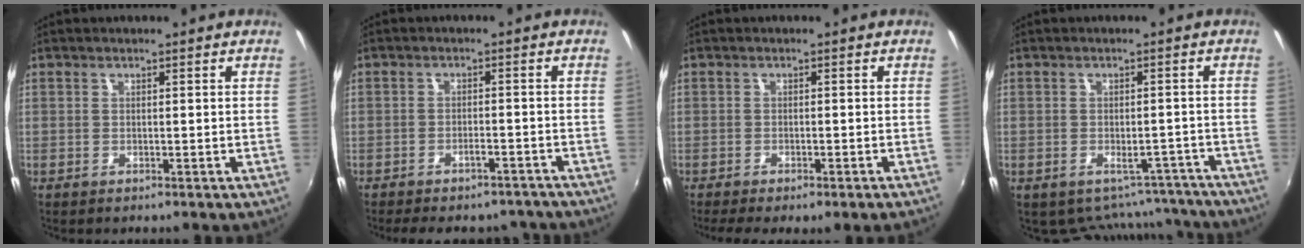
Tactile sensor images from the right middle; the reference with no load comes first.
{"total": 11.9, "force": [-10.3, 4.1, 4.3], "torque": [-0.096, -0.001, -0.123]}
{"total": 4.4, "force": [-3.3, 0.3, 2.8], "torque": [-0.055, -0.018, -0.050]}
{"total": 10.0, "force": [-8.6, 4.9, 1.6], "torque": [-0.022, 0.018, -0.091]}